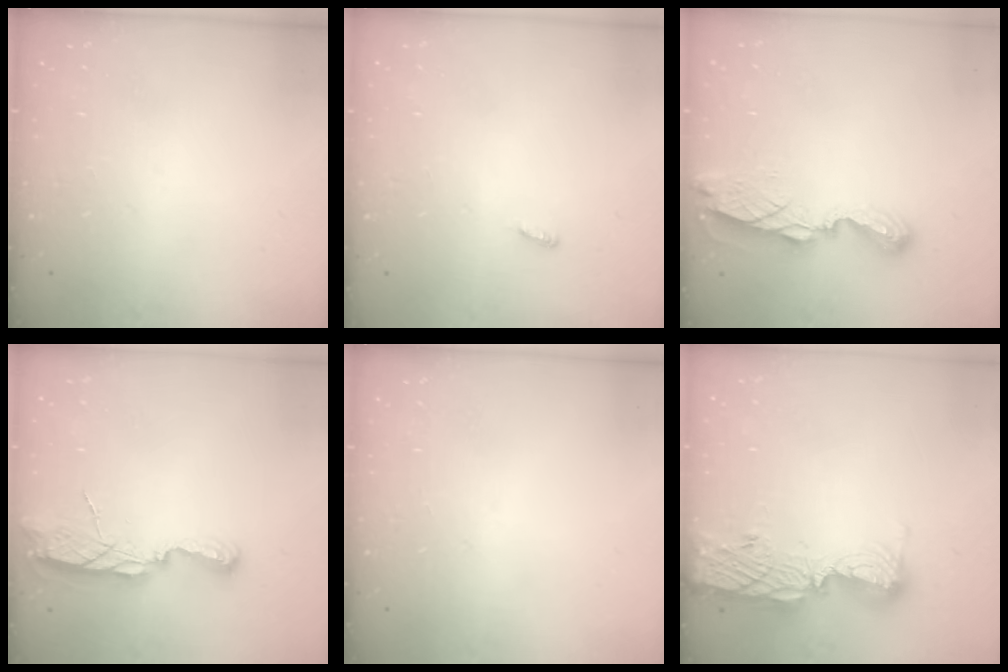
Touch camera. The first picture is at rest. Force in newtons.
{"total": 2.9, "press": 2.9, "slide": 0.2}
{"total": 8.3, "press": 8.3, "slide": 0.7}
{"total": 7.5, "press": 7.5, "slide": 0.8}
{"total": 0.0}
{"total": 13.6, "press": 13.5, "slide": 1.0}